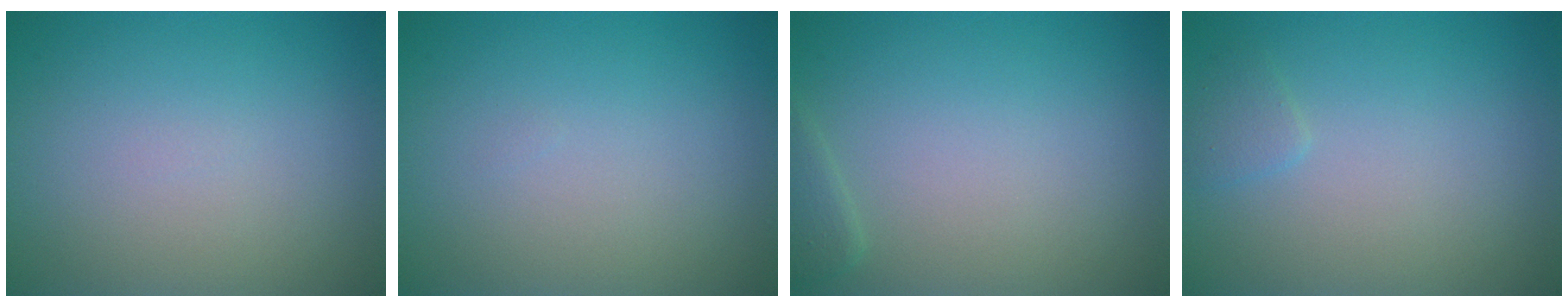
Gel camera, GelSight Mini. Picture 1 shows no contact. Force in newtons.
{"total": 0.0}
{"total": 1.1, "press": 1.1, "slide": 0.1}
{"total": 1.0, "press": 0.9, "slide": 0.1}